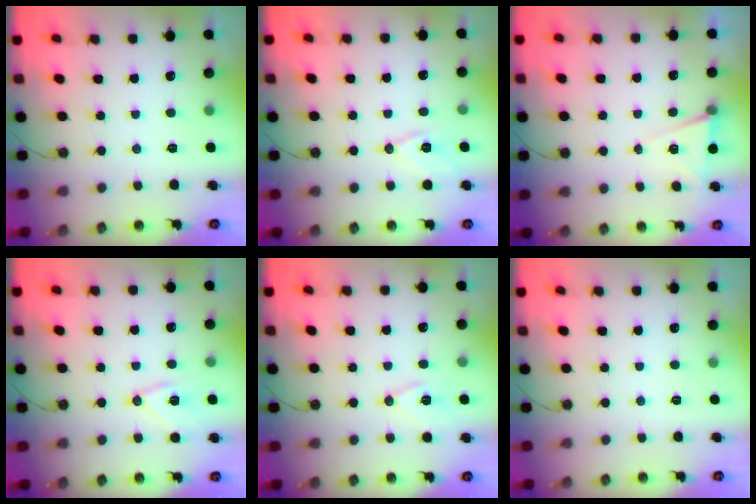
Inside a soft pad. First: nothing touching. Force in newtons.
{"total": 9.5, "press": 8.8, "slide": 3.7}
{"total": 5.9, "press": 4.0, "slide": 4.4}
{"total": 9.9, "press": 9.9, "slide": 0.9}
{"total": 9.2, "press": 8.4, "slide": 3.7}
{"total": 0.0}